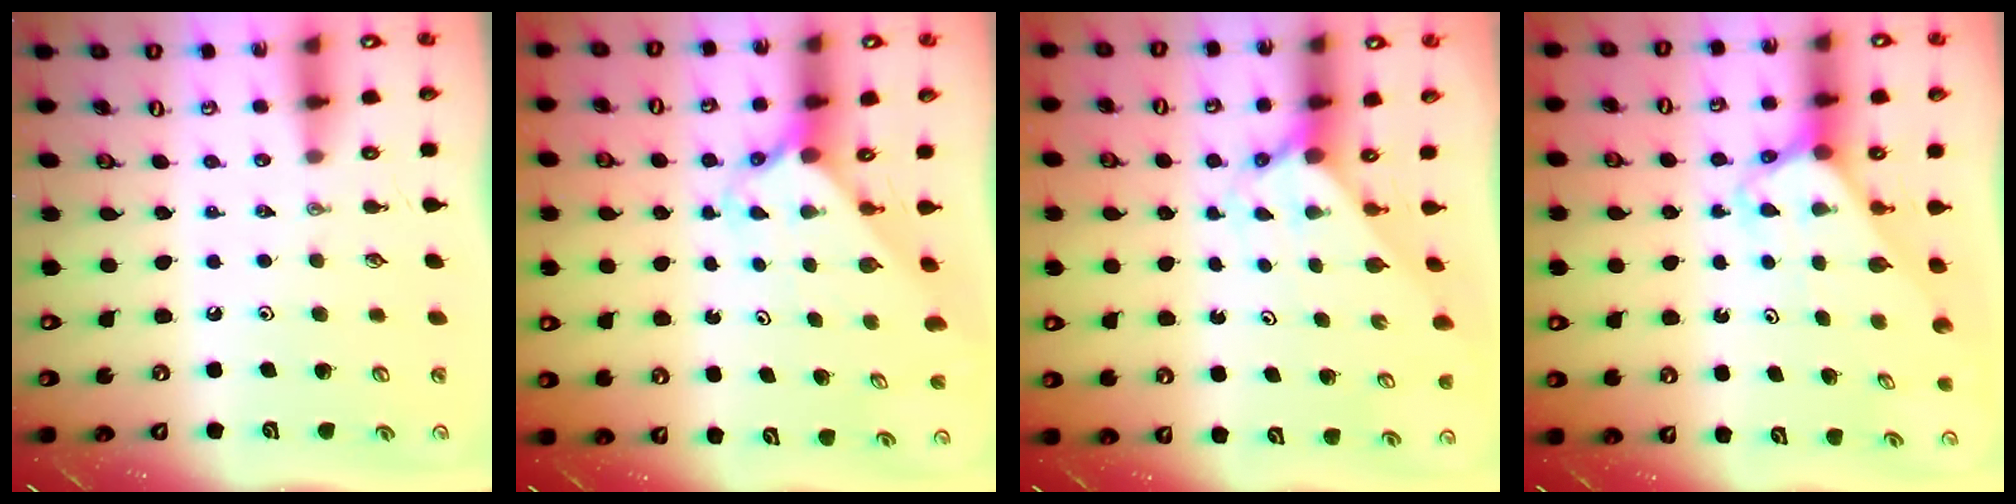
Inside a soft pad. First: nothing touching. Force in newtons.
{"total": 2.4, "press": 2.4, "slide": 0.2}
{"total": 2.0, "press": 2.0, "slide": 0.2}
{"total": 2.8, "press": 2.8, "slide": 0.2}